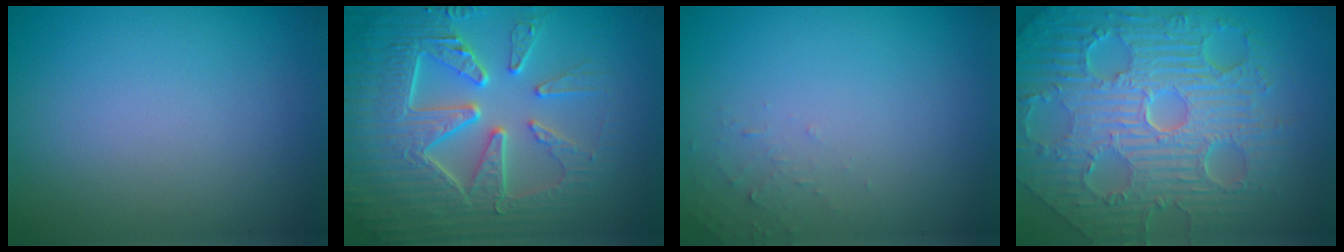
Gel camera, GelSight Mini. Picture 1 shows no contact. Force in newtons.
{"total": 8.9, "press": 6.5, "slide": 6.2}
{"total": 0.9, "press": 0.9, "slide": 0.1}
{"total": 11.5, "press": 7.5, "slide": 8.8}